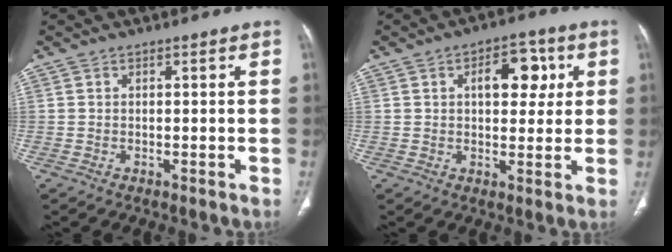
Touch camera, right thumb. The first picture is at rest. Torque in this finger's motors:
{"motor_torque": [0.76, 0.85, 0.77, 0.12, 0.01]}